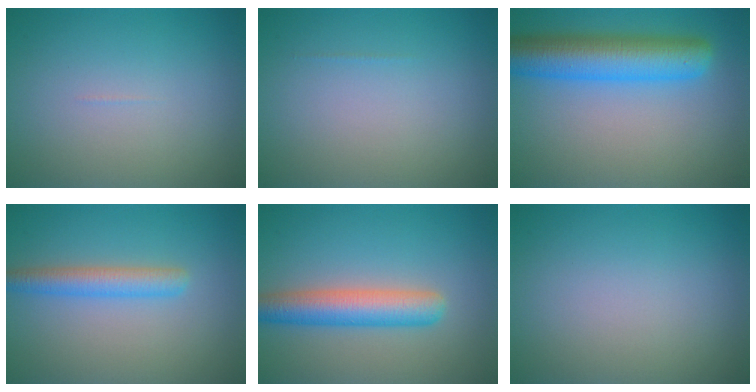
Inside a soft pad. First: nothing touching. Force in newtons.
{"total": 0.0}
{"total": 7.7, "press": 7.6, "slide": 0.4}
{"total": 3.0, "press": 3.0, "slide": 0.1}
{"total": 5.1, "press": 5.1, "slide": 0.2}
{"total": 0.0}